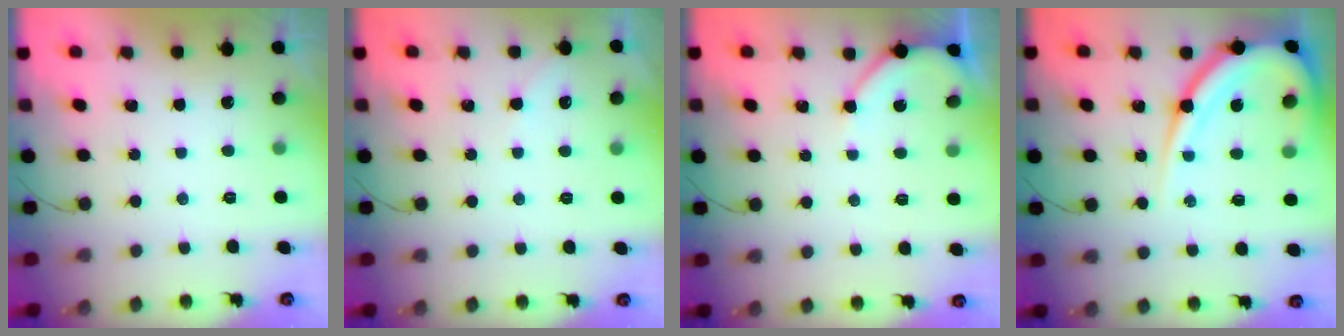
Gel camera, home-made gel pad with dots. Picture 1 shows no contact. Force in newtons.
{"total": 2.2, "press": 2.2, "slide": 0.3}
{"total": 4.9, "press": 4.8, "slide": 0.5}
{"total": 16.0, "press": 16.0, "slide": 1.6}